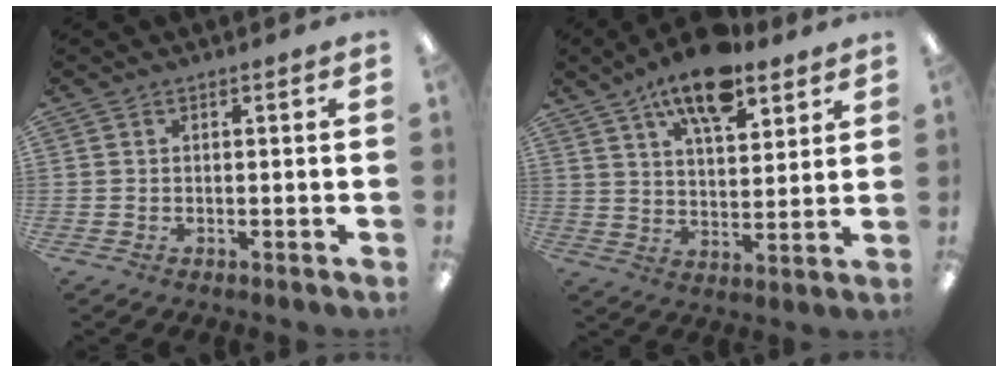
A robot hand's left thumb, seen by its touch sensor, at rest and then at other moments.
{"total": 13.3, "force": [9.4, 5.4, 7.7], "torque": [-0.124, -0.042, 0.163]}